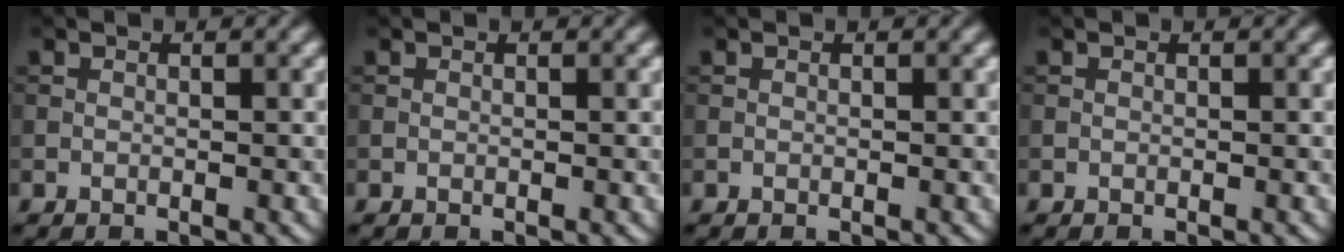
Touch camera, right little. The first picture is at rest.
{"total": 0.0}
{"total": 0.0}
{"total": 0.0}